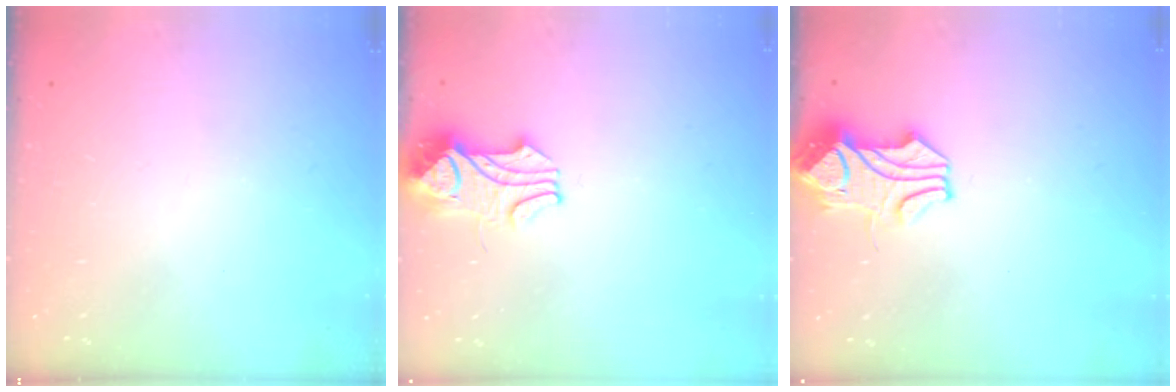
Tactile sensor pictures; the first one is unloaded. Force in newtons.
{"total": 3.2, "press": 3.2, "slide": 0.5}
{"total": 1.6, "press": 1.5, "slide": 0.5}